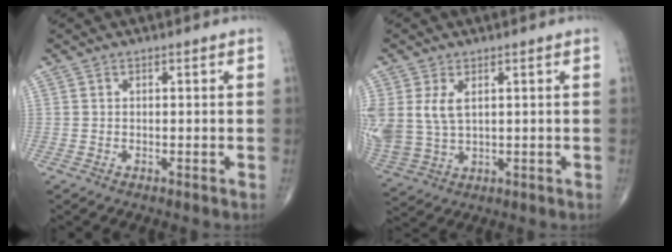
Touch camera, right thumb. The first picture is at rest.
{"total": 9.8, "force": [2.2, 6.2, 7.2], "torque": [-0.172, -0.005, 0.060]}